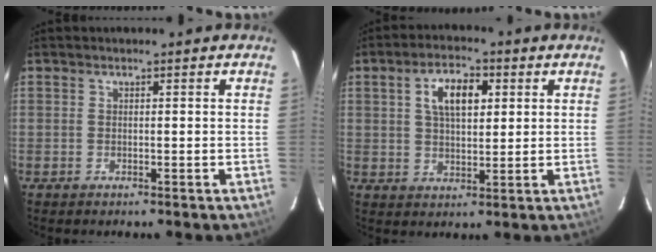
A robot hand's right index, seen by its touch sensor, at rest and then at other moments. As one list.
[{"total": 7.7, "force": [2.4, 3.8, 6.2], "torque": [-0.110, 0.018, 0.044]}]